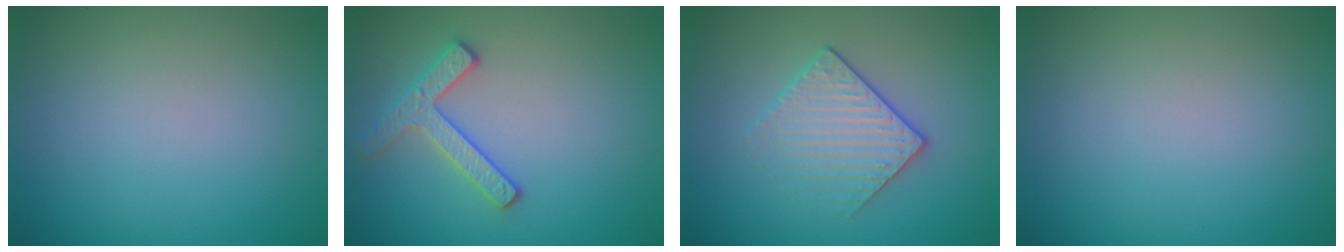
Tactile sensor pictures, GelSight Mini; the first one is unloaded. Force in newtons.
{"total": 2.5, "press": 2.5, "slide": 0.4}
{"total": 3.1, "press": 2.8, "slide": 1.3}
{"total": 0.0}